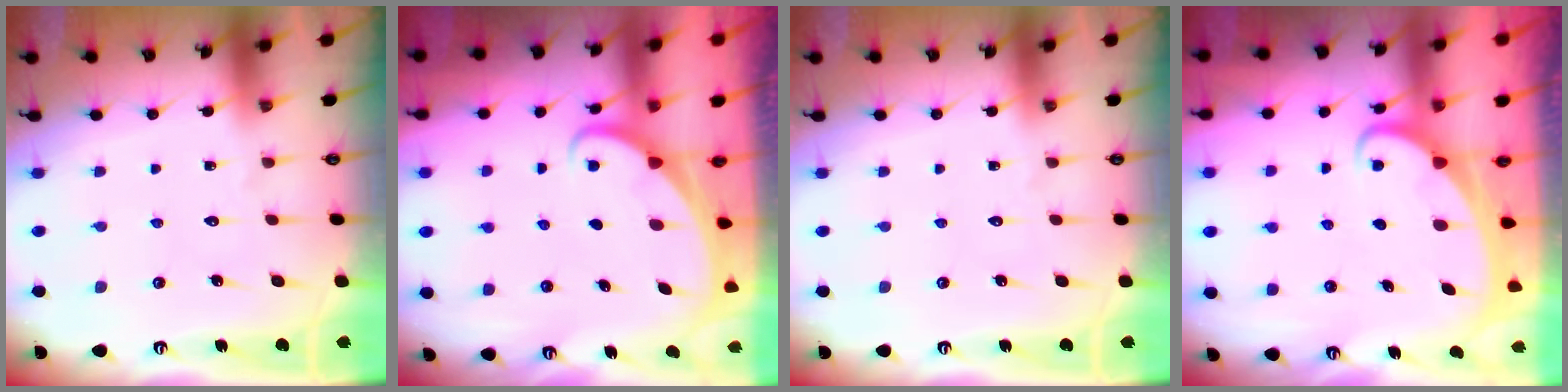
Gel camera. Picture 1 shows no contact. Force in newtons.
{"total": 1.6, "press": 1.6, "slide": 0.0}
{"total": 0.0}
{"total": 2.0, "press": 2.0, "slide": 0.2}